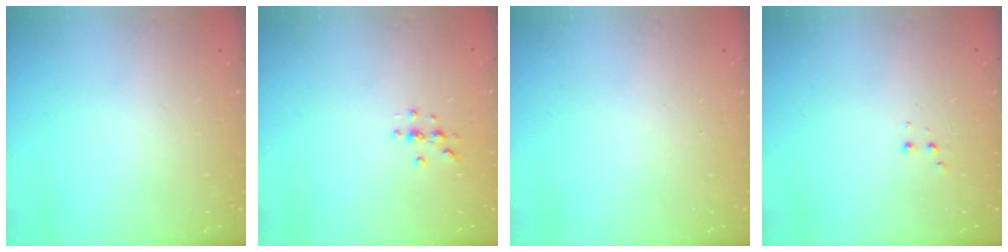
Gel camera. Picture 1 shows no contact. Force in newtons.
{"total": 3.0, "press": 3.0, "slide": 0.4}
{"total": 0.0}
{"total": 2.9, "press": 2.7, "slide": 1.0}